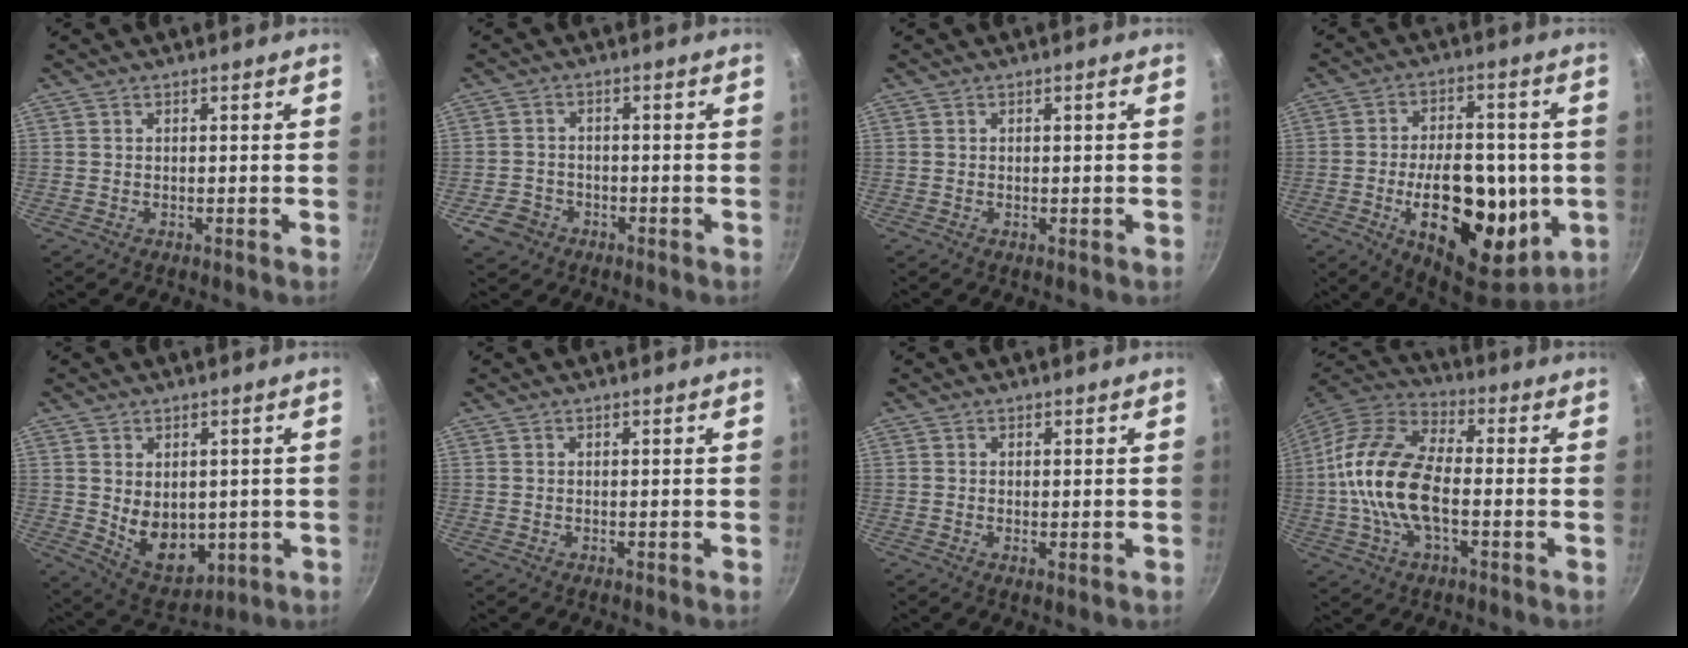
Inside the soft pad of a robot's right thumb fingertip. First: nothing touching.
{"total": 4.9, "force": [-2.6, 3.9, 1.5], "torque": [-0.022, 0.027, -0.040]}
{"total": 1.0, "force": [-0.1, 0.0, 1.0], "torque": [-0.016, 0.000, -0.003]}
{"total": 23.2, "force": [-4.2, 13.1, 18.7], "torque": [-0.243, 0.007, -0.049]}
{"total": 10.0, "force": [0.0, 7.1, 7.1], "torque": [-0.086, -0.019, 0.028]}
{"total": 0.0}
{"total": 0.8, "force": [-0.1, 0.2, 0.8], "torque": [-0.015, -0.004, -0.003]}
{"total": 17.8, "force": [-1.8, 9.0, 15.2], "torque": [-0.286, 0.035, -0.049]}